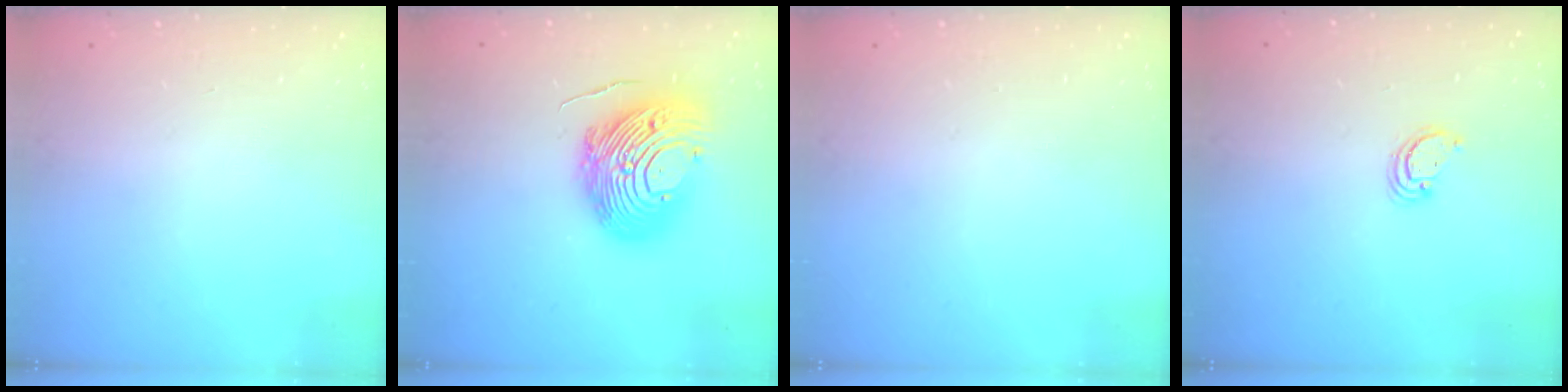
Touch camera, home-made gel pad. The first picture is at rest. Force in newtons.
{"total": 17.6, "press": 17.5, "slide": 2.2}
{"total": 0.0}
{"total": 2.3, "press": 2.3, "slide": 0.2}